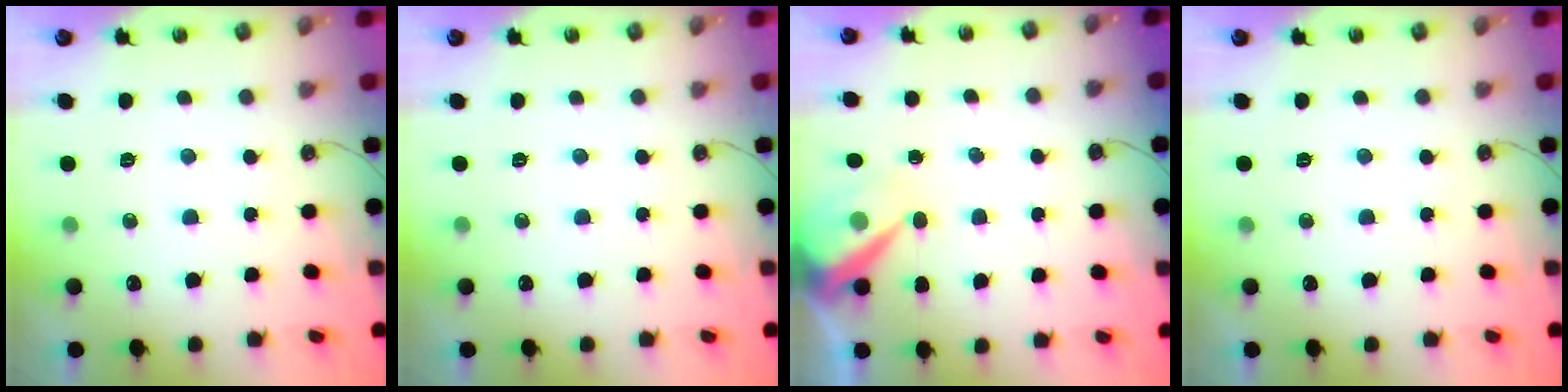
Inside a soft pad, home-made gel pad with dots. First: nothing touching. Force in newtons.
{"total": 0.0}
{"total": 8.6, "press": 8.6, "slide": 0.7}
{"total": 0.0}